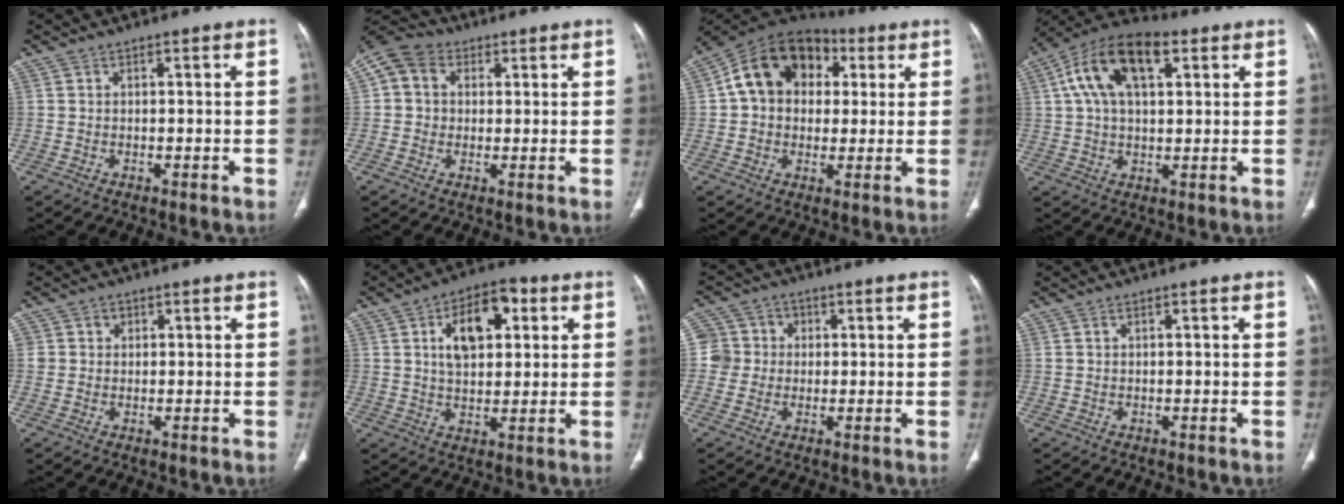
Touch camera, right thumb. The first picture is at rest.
{"total": 8.7, "force": [2.1, 7.5, 4.0], "torque": [-0.073, 0.020, 0.029]}
{"total": 16.1, "force": [3.8, 12.2, 9.8], "torque": [-0.141, 0.029, 0.053]}
{"total": 15.6, "force": [5.7, 7.9, 12.1], "torque": [-0.211, 0.024, 0.094]}
{"total": 2.1, "force": [0.8, 1.9, 0.3], "torque": [0.013, -0.001, 0.008]}
{"total": 12.5, "force": [3.9, 7.0, 9.6], "torque": [-0.124, 0.004, 0.060]}
{"total": 5.8, "force": [0.5, 5.7, 0.6], "torque": [0.021, 0.013, 0.003]}
{"total": 0.5, "force": [0.4, 0.1, 0.3], "torque": [-0.009, 0.003, 0.009]}